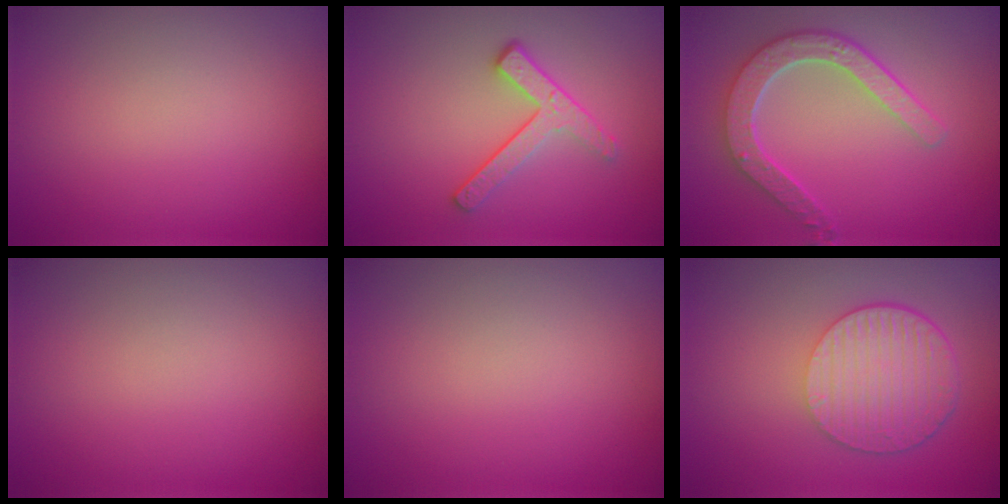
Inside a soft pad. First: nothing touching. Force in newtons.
{"total": 2.9, "press": 2.3, "slide": 1.7}
{"total": 4.9, "press": 3.9, "slide": 3.0}
{"total": 0.0}
{"total": 0.0}
{"total": 6.4, "press": 4.4, "slide": 4.6}